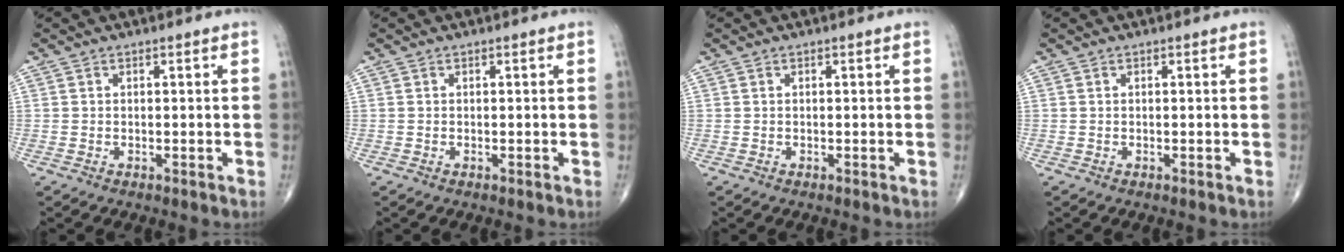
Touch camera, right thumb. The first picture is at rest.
{"total": 0.0}
{"total": 0.0}
{"total": 0.0}